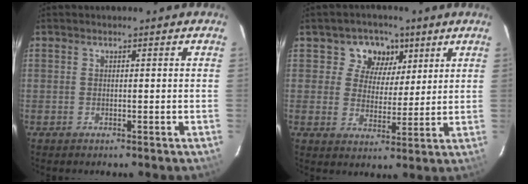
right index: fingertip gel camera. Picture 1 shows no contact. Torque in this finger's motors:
{"motor_torque": [0.16, 0.16, 0.04, 0.00]}